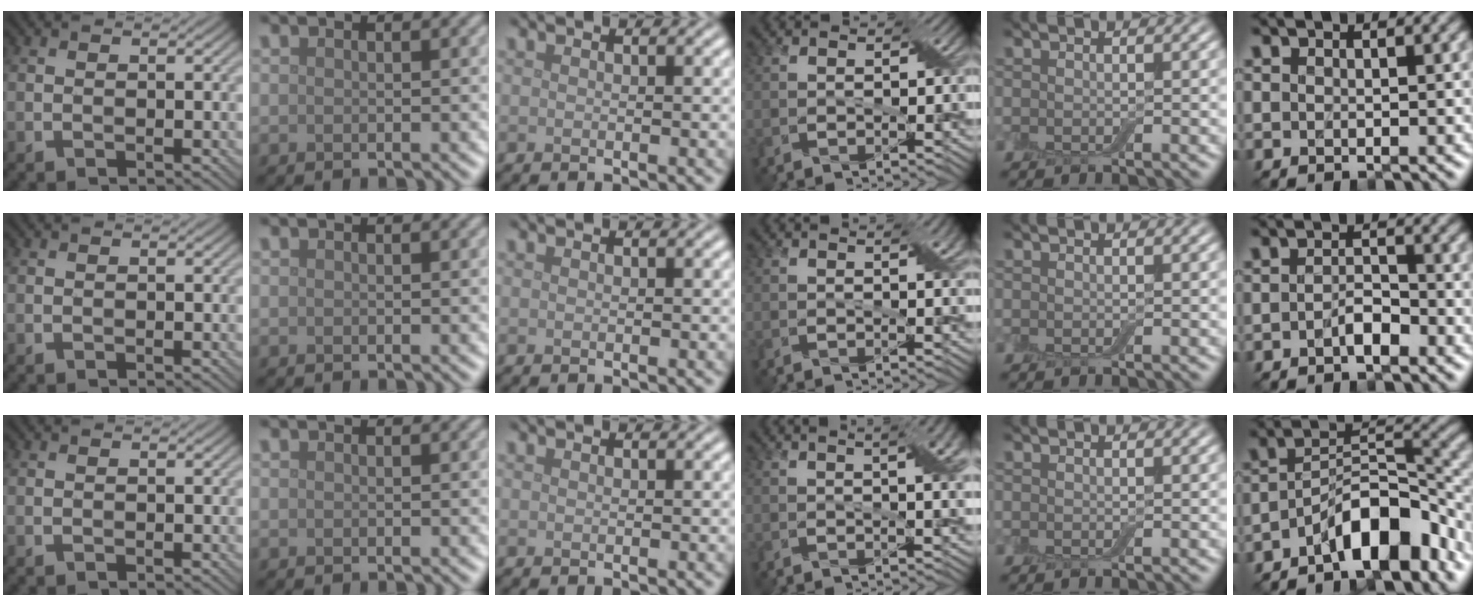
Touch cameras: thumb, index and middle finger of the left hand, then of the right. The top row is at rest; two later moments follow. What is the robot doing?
{"motion": "pour", "object": "bottle"}